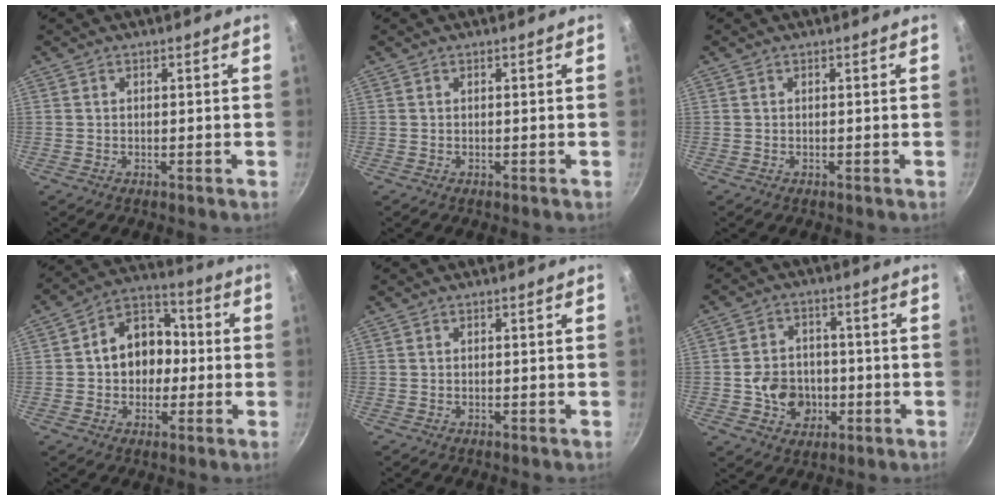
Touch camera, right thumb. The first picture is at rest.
{"total": 0.0}
{"total": 0.0}
{"total": 12.1, "force": [-0.2, 9.8, 7.2], "torque": [-0.060, 0.032, -0.017]}
{"total": 0.0}
{"total": 9.4, "force": [-1.9, 8.0, 4.6], "torque": [-0.047, 0.022, -0.027]}